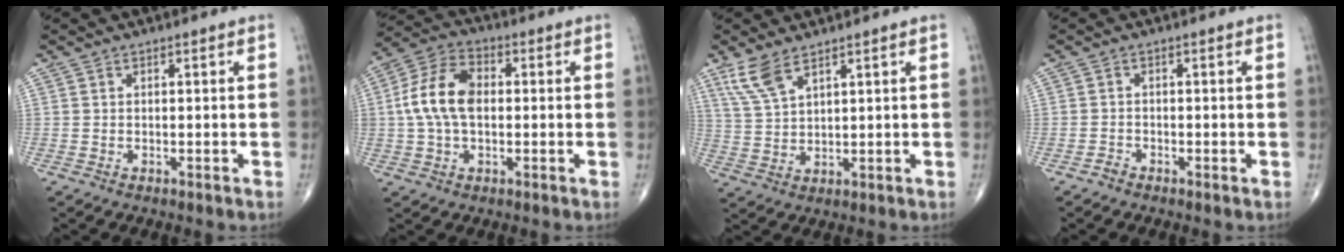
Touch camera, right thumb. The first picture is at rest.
{"total": 11.3, "force": [0.5, 7.0, 8.9], "torque": [-0.175, 0.026, 0.004]}
{"total": 6.1, "force": [4.2, 2.1, 4.0], "torque": [-0.087, -0.013, 0.093]}
{"total": 0.9, "force": [-0.8, 0.4, 0.3], "torque": [-0.002, 0.000, -0.022]}